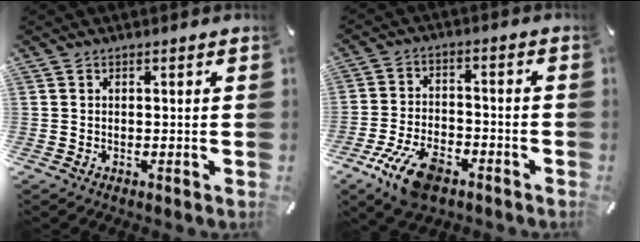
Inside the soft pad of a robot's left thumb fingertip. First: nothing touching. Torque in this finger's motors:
{"motor_torque": [-0.56, 1.42, 1.03, 0.81, 0.11]}